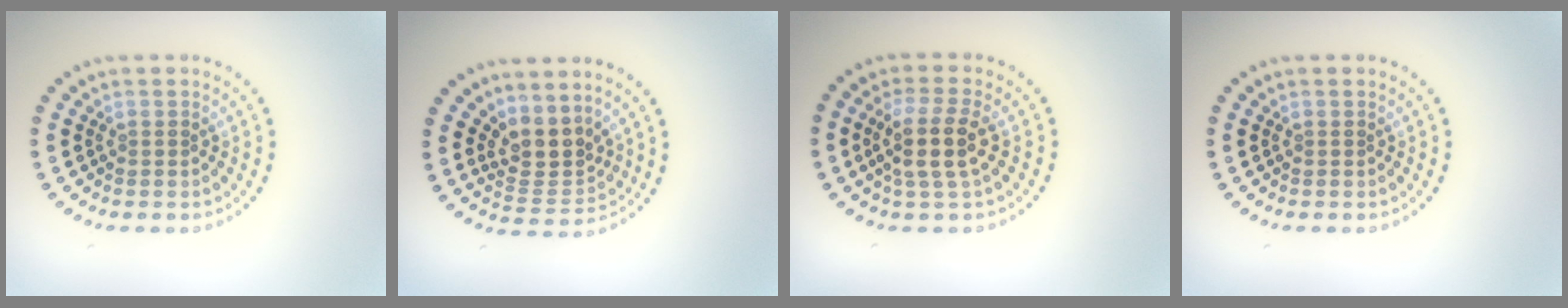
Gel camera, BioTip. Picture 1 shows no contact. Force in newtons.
{"total": 3.3, "press": 2.5, "slide": 2.1}
{"total": 3.5, "press": 3.0, "slide": 1.7}
{"total": 0.0}